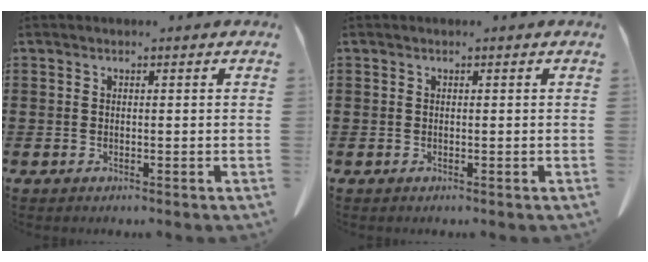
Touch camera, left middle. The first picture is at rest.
{"total": 0.0}